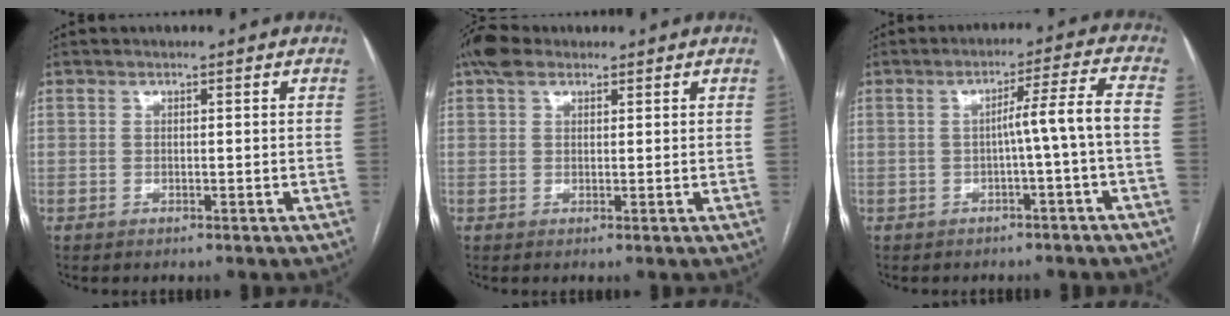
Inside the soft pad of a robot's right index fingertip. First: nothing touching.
{"total": 3.9, "force": [2.7, 2.1, 2.0], "torque": [-0.045, 0.023, 0.052]}
{"total": 5.7, "force": [-1.3, -1.2, 5.5], "torque": [-0.081, 0.017, -0.017]}